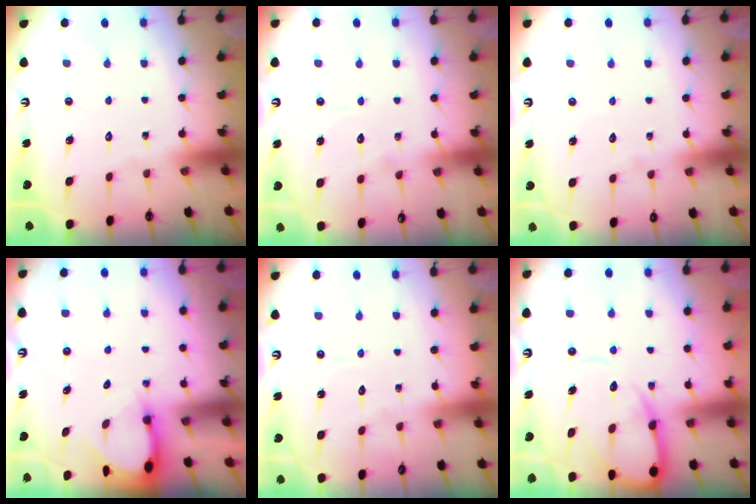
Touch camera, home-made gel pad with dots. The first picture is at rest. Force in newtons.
{"total": 5.4, "press": 5.4, "slide": 0.5}
{"total": 2.8, "press": 2.8, "slide": 0.3}
{"total": 2.8, "press": 2.8, "slide": 0.2}
{"total": 4.1, "press": 4.1, "slide": 0.4}
{"total": 10.6, "press": 10.5, "slide": 0.9}